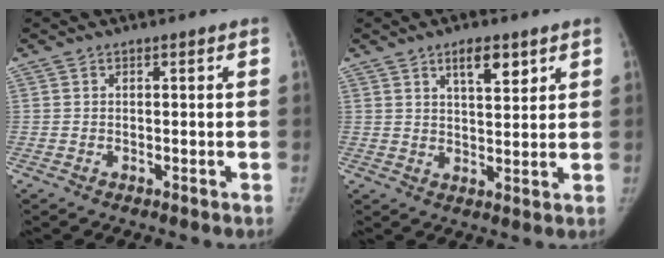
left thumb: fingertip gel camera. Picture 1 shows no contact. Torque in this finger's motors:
{"motor_torque": [0.51, -0.23, 0.59, -0.49, 0.17]}